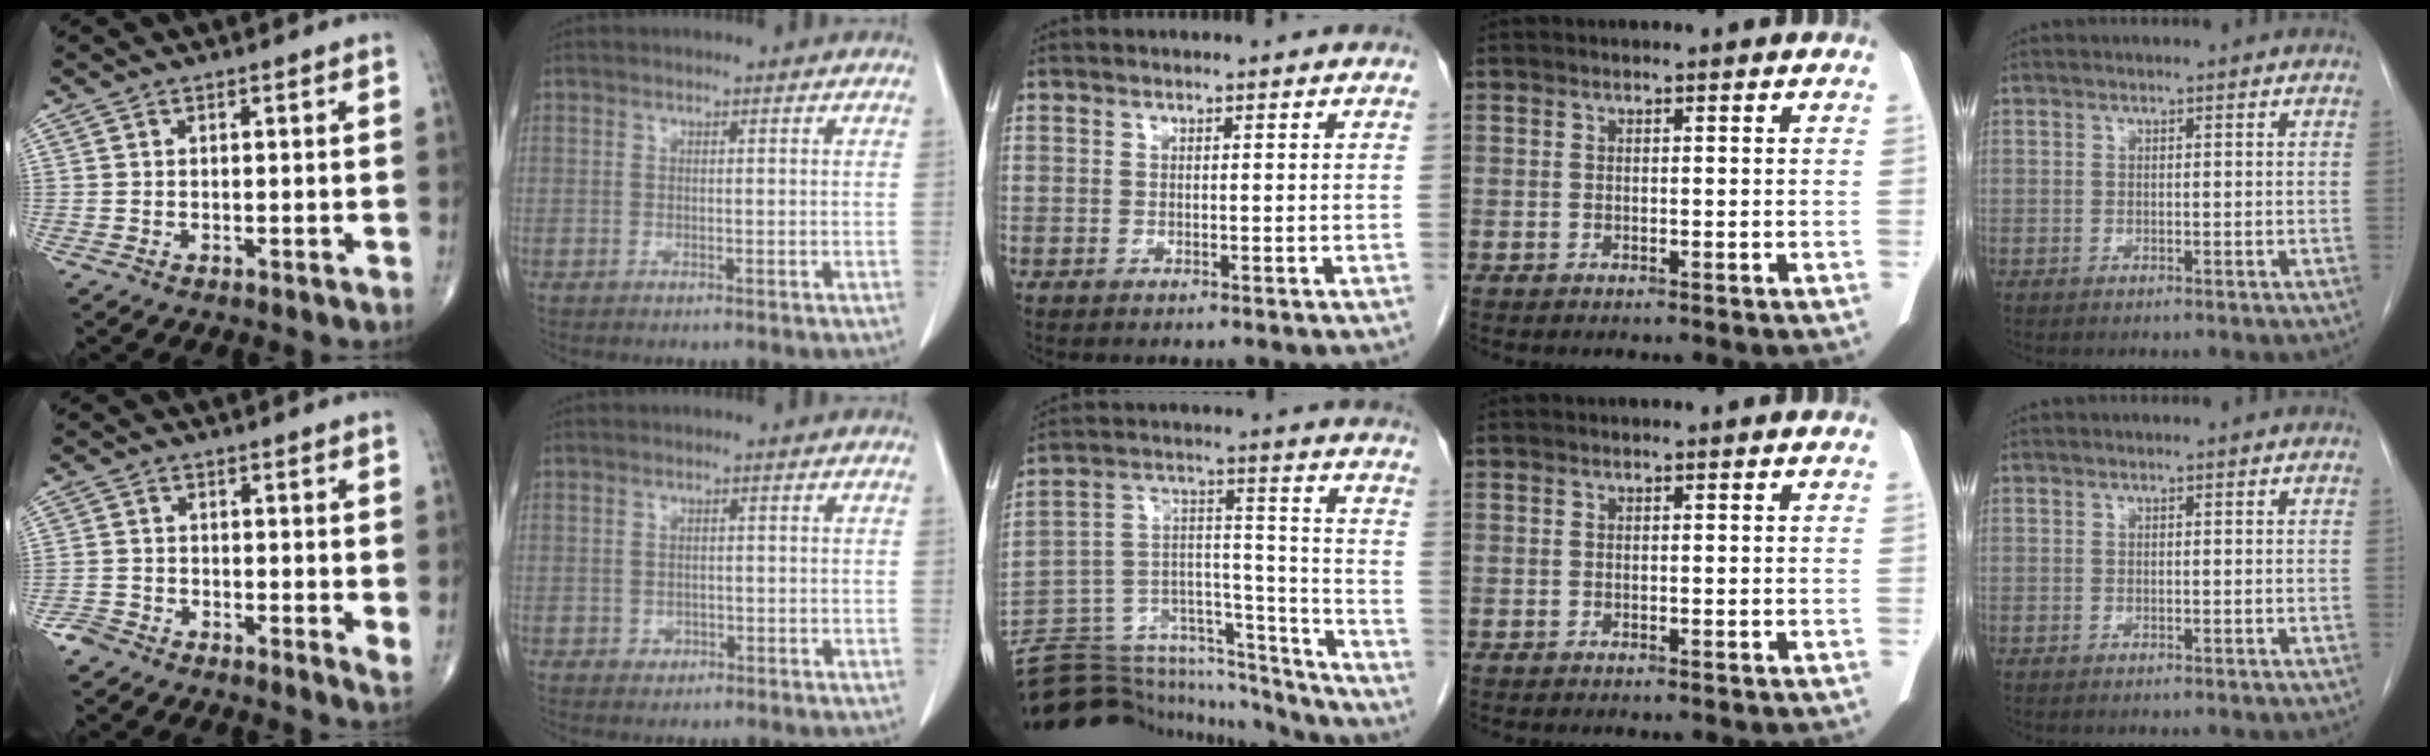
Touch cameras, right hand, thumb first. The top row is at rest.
{"thumb": {"total": 3.2, "force": [-1.5, 1.5, 2.4], "torque": [-0.033, -0.002, -0.041]}, "index": {"total": 2.5, "force": [-0.8, 2.2, 1.0], "torque": [-0.017, 0.005, -0.002]}, "middle": {"total": 23.4, "force": [-21.8, 5.5, 6.1], "torque": [-0.111, 0.056, -0.332]}}